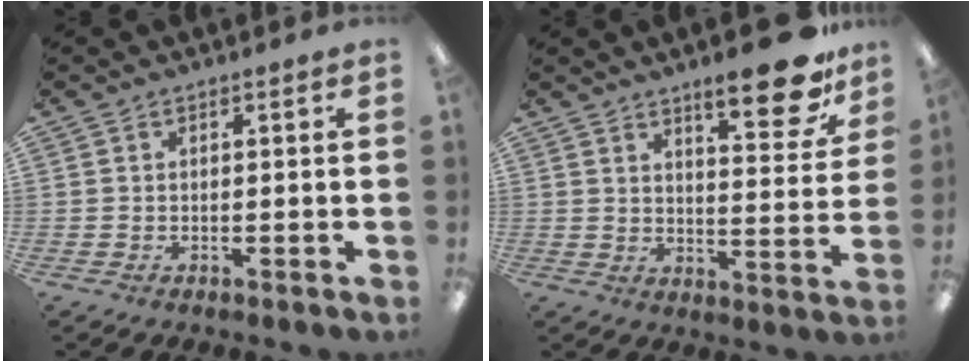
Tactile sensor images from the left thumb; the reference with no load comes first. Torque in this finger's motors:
{"motor_torque": [0.59, 0.21, 0.77, -0.80, 0.05]}